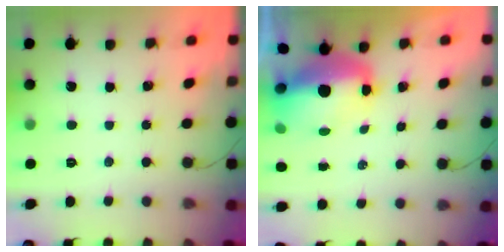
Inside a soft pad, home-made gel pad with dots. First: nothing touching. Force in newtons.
{"total": 11.0, "press": 10.7, "slide": 2.5}